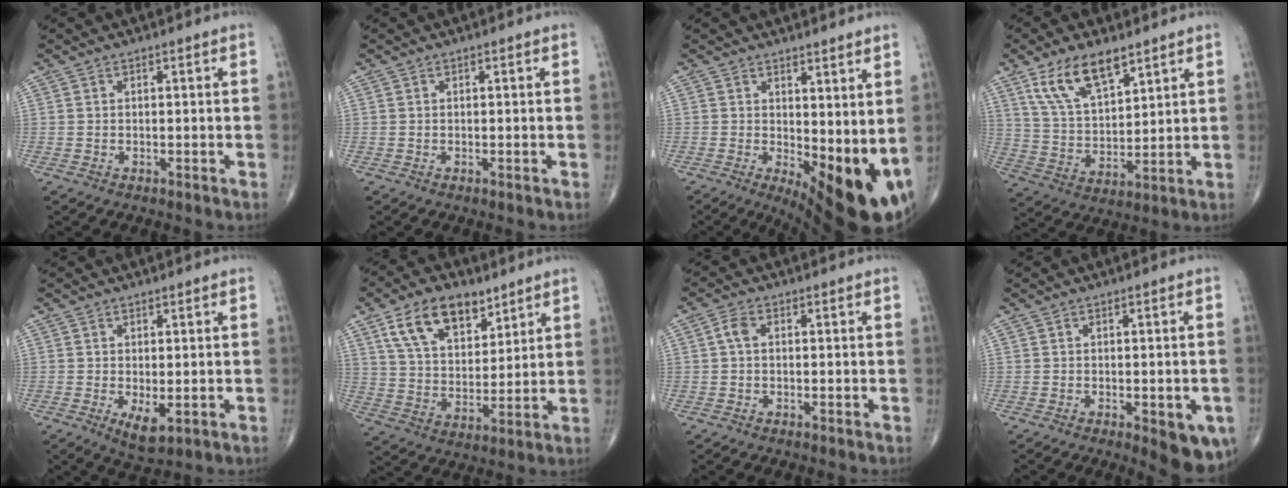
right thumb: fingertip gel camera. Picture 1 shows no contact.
{"total": 0.0}
{"total": 14.1, "force": [0.6, 5.5, 13.0], "torque": [-0.179, -0.036, 0.025]}
{"total": 12.6, "force": [7.8, 5.5, 8.2], "torque": [-0.134, -0.032, 0.156]}
{"total": 4.2, "force": [-0.8, 1.8, 3.7], "torque": [-0.060, -0.014, -0.004]}
{"total": 14.0, "force": [8.0, 7.9, 8.4], "torque": [-0.118, -0.034, 0.150]}
{"total": 2.3, "force": [0.2, 1.4, 1.8], "torque": [-0.034, 0.006, 0.000]}
{"total": 8.5, "force": [-3.1, 3.1, 7.2], "torque": [-0.065, -0.007, -0.033]}